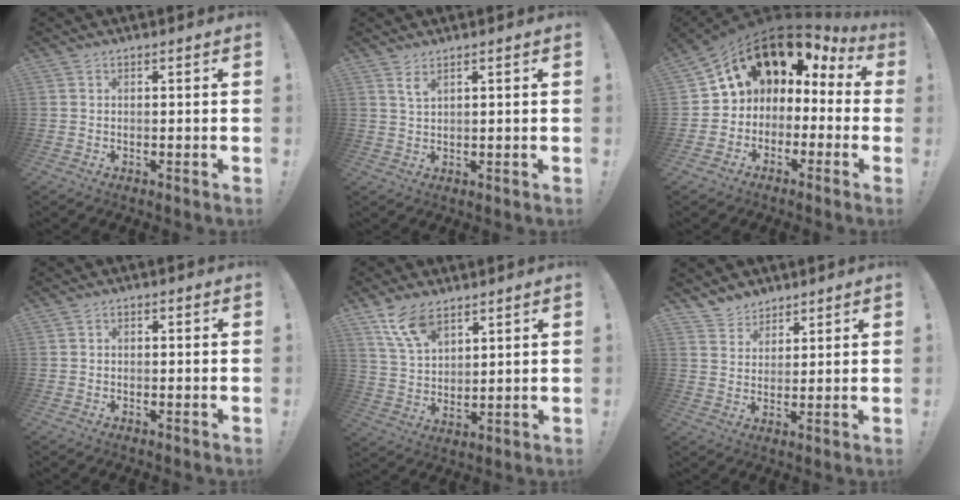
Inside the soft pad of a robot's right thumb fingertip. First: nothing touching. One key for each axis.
{"total": 2.6, "fx": 1.7, "fy": 0.4, "fz": 1.9, "tx": -0.033, "ty": -0.006, "tz": 0.028}
{"total": 12.3, "fx": 6.9, "fy": 7.9, "fz": 6.4, "tx": -0.087, "ty": -0.052, "tz": 0.125}
{"total": 1.1, "fx": -0.7, "fy": 0.7, "fz": 0.5, "tx": -0.008, "ty": 0.003, "tz": -0.012}
{"total": 10.5, "fx": 7.4, "fy": 4.6, "fz": 5.8, "tx": -0.108, "ty": -0.035, "tz": 0.140}
{"total": 5.7, "fx": 4.7, "fy": 3.1, "fz": 0.1, "tx": -0.004, "ty": -0.037, "tz": 0.092}